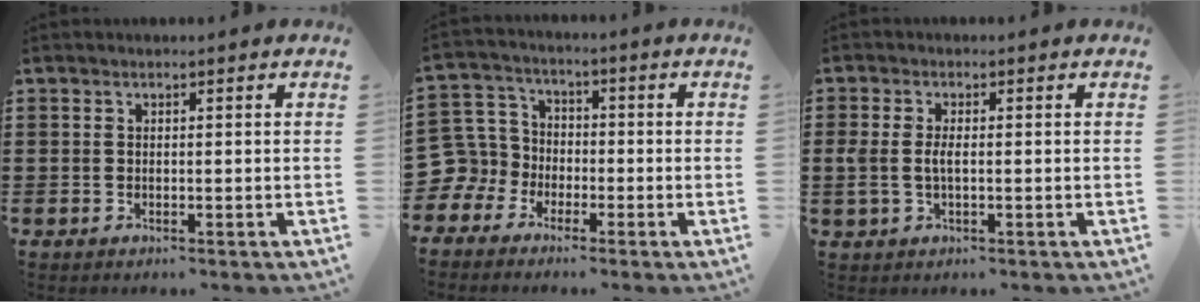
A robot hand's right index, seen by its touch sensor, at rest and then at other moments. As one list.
[{"total": 6.5, "force": [-2.1, 6.1, 0.9], "torque": [-0.079, -0.012, -0.051]}, {"total": 2.6, "force": [-0.2, 1.1, 2.4], "torque": [-0.060, -0.003, -0.009]}]